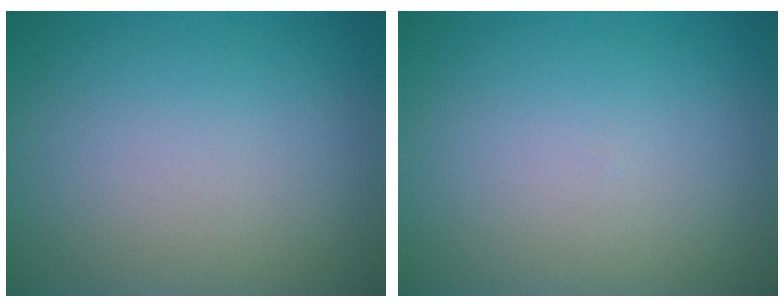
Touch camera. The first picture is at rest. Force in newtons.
{"total": 0.0}